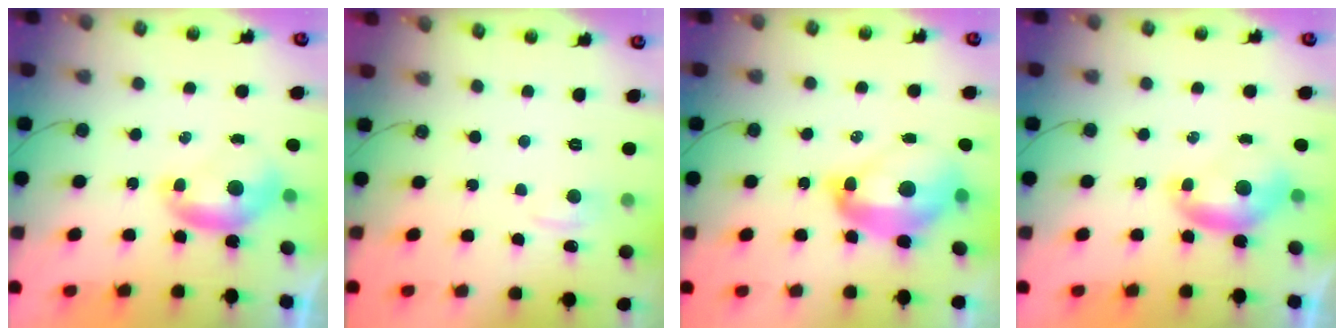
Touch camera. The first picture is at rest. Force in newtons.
{"total": 1.1, "press": 0.8, "slide": 0.8}
{"total": 7.2, "press": 7.0, "slide": 1.5}
{"total": 0.0}